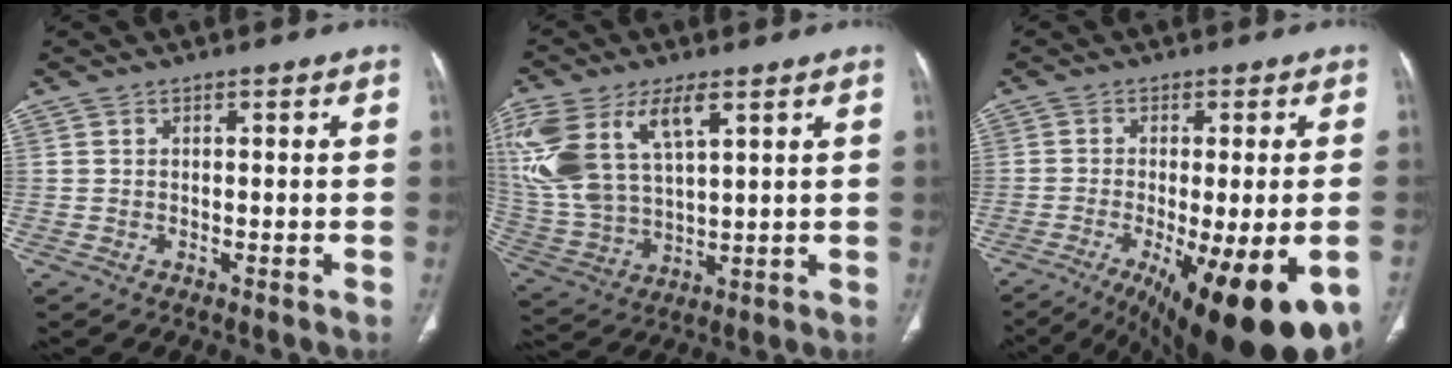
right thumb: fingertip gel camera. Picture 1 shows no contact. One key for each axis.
{"total": 18.8, "fx": 7.8, "fy": 9.2, "fz": 14.4, "tx": -0.321, "ty": -0.014, "tz": 0.159}
{"total": 21.5, "fx": -9.4, "fy": 5.9, "fz": 18.3, "tx": -0.225, "ty": -0.023, "tz": -0.125}